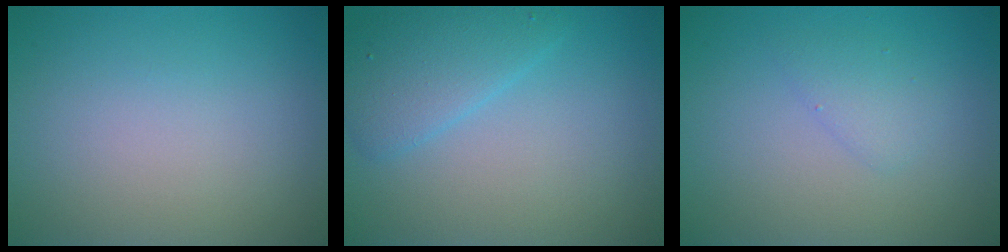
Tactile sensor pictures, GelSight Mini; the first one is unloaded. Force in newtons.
{"total": 3.1, "press": 3.1, "slide": 0.0}
{"total": 1.5, "press": 1.5, "slide": 0.1}